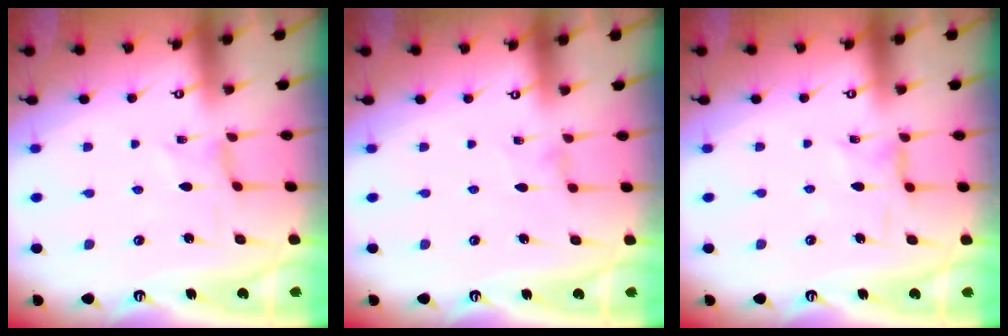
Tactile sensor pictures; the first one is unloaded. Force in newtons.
{"total": 0.9, "press": 0.9, "slide": 0.2}
{"total": 1.7, "press": 1.6, "slide": 0.4}